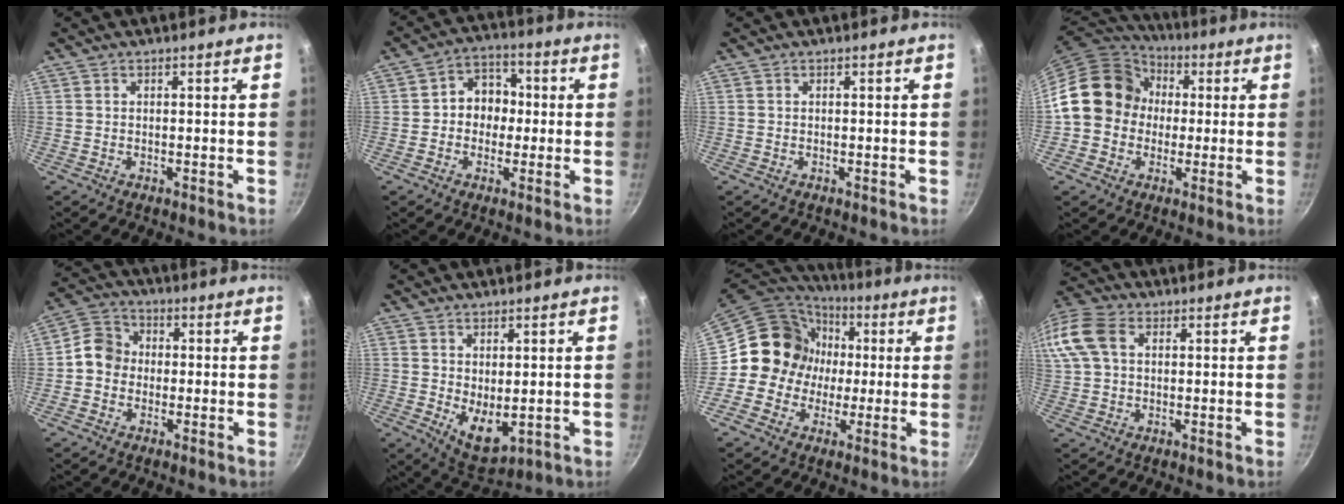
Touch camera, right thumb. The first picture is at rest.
{"total": 7.8, "force": [-0.2, 6.6, 4.1], "torque": [-0.010, 0.019, -0.014]}
{"total": 0.0}
{"total": 15.1, "force": [0.7, 13.2, 7.4], "torque": [-0.088, 0.034, -0.003]}
{"total": 6.8, "force": [-0.6, 6.0, 3.1], "torque": [-0.026, 0.016, -0.033]}
{"total": 6.8, "force": [0.5, 3.8, 5.5], "torque": [-0.068, -0.022, 0.025]}
{"total": 14.3, "force": [0.4, 13.4, 5.0], "torque": [-0.045, 0.027, -0.011]}
{"total": 14.8, "force": [3.9, 10.4, 9.7], "torque": [-0.233, 0.038, 0.066]}